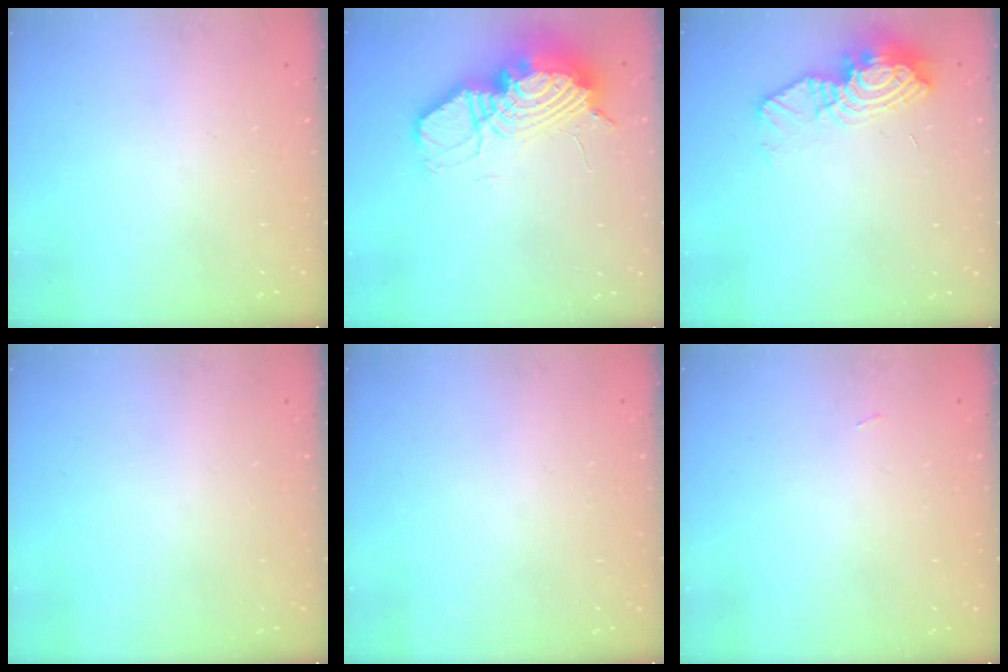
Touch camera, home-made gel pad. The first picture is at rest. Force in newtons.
{"total": 19.5, "press": 19.4, "slide": 2.1}
{"total": 11.3, "press": 11.2, "slide": 1.0}
{"total": 0.0}
{"total": 0.0}
{"total": 5.8, "press": 1.9, "slide": 5.5}